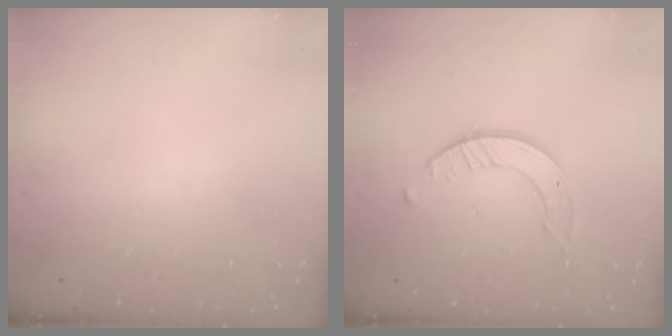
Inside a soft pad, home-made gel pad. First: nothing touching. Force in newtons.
{"total": 3.5, "press": 3.5, "slide": 0.3}